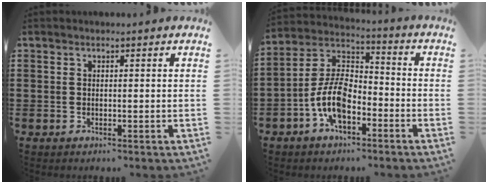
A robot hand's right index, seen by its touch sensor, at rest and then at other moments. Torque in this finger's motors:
{"motor_torque": [2.14, 0.00, 1.05, 0.13]}